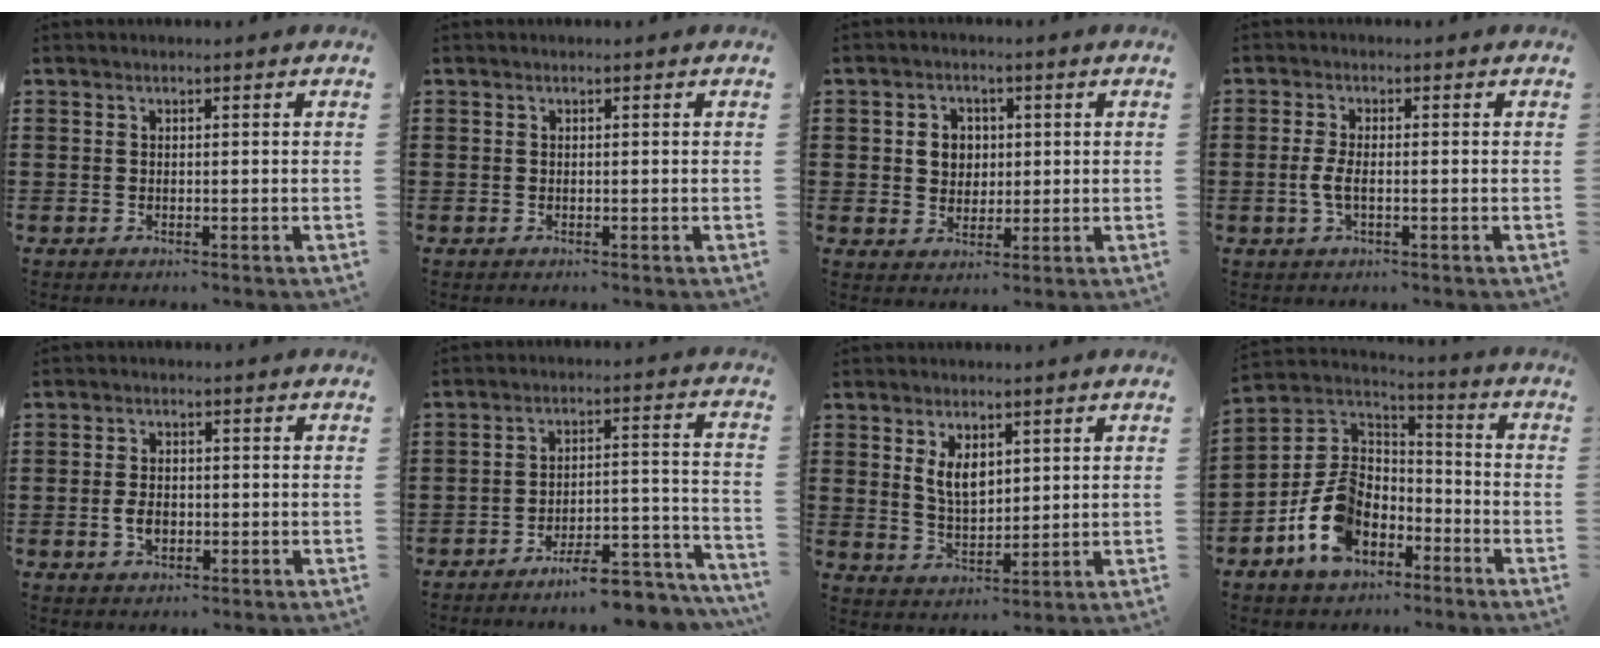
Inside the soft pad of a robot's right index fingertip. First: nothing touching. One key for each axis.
{"total": 0.0}
{"total": 3.9, "fx": 0.7, "fy": 3.5, "fz": 1.6, "tx": -0.045, "ty": 0.012, "tz": 0.009}
{"total": 3.0, "fx": -0.6, "fy": 0.9, "fz": 2.8, "tx": -0.070, "ty": -0.007, "tz": -0.017}
{"total": 2.9, "fx": -0.6, "fy": 1.8, "fz": 2.2, "tx": -0.049, "ty": 0.000, "tz": -0.013}
{"total": 7.4, "fx": -6.7, "fy": 0.8, "fz": 3.0, "tx": -0.038, "ty": 0.017, "tz": -0.124}
{"total": 5.0, "fx": 2.1, "fy": 2.8, "fz": 3.5, "tx": -0.069, "ty": 0.004, "tz": 0.036}
{"total": 10.6, "fx": -4.9, "fy": 7.5, "fz": 5.6, "tx": -0.147, "ty": 0.017, "tz": -0.096}